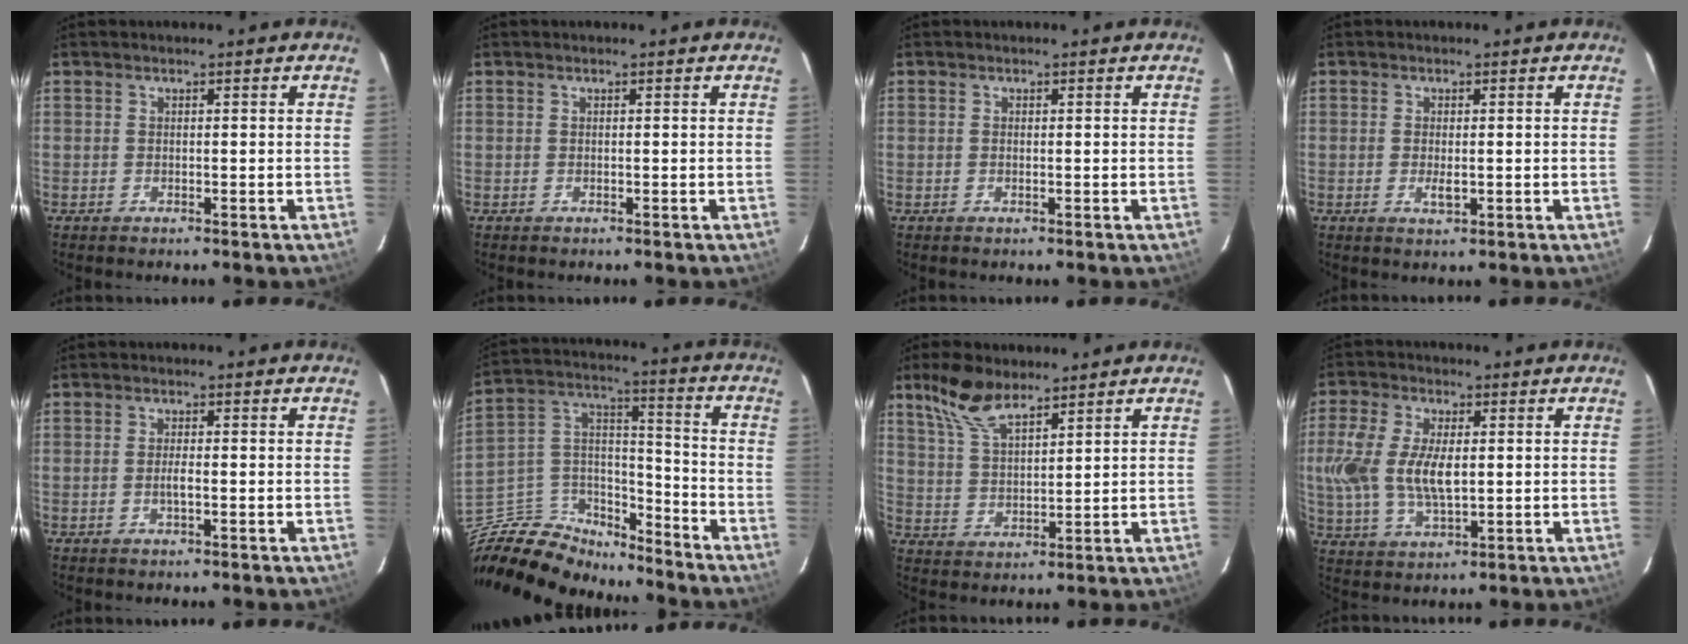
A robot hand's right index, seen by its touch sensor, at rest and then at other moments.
{"total": 0.0}
{"total": 0.6, "force": [0.2, 0.3, 0.5], "torque": [-0.010, 0.001, 0.001]}
{"total": 2.6, "force": [-0.4, 1.2, 2.3], "torque": [-0.042, -0.004, -0.005]}
{"total": 1.9, "force": [-0.4, 0.4, 1.9], "torque": [-0.037, 0.000, -0.008]}
{"total": 16.0, "force": [-13.2, 7.7, 4.7], "torque": [-0.124, 0.063, -0.229]}
{"total": 8.9, "force": [6.6, 3.2, 5.0], "torque": [-0.103, 0.015, 0.133]}
{"total": 11.9, "force": [0.5, 5.9, 10.3], "torque": [-0.218, -0.001, 0.013]}